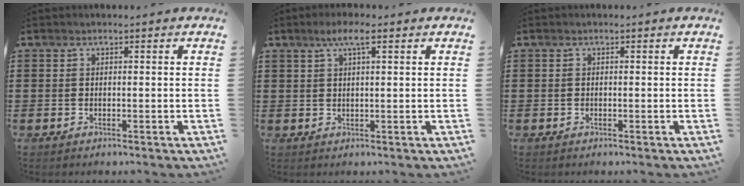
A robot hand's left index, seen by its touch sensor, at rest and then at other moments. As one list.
[{"total": 4.2, "force": [2.1, 1.1, 3.5], "torque": [-0.074, 0.008, 0.035]}, {"total": 0.0}]